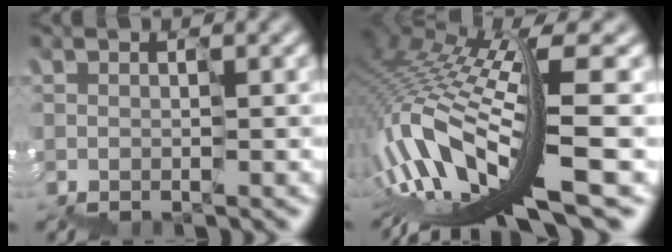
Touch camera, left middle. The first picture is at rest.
{"total": 12.4, "force": [-1.3, 3.1, 12.0], "torque": [-0.264, 0.025, 0.001]}